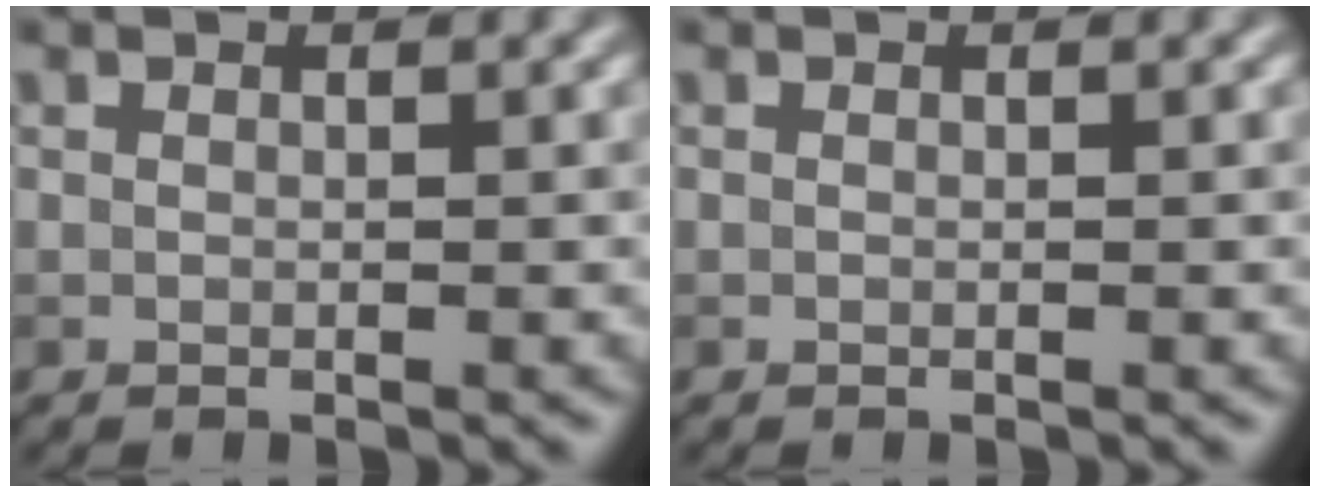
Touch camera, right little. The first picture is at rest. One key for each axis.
{"total": 0.0}